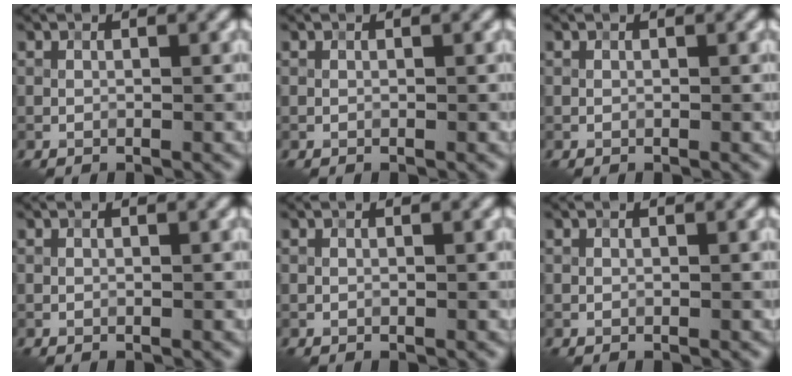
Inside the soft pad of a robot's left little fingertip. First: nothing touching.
{"total": 0.0}
{"total": 0.0}
{"total": 0.0}
{"total": 0.0}
{"total": 0.0}